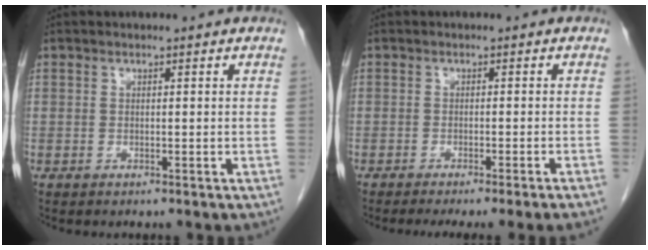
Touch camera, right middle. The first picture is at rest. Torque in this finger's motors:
{"motor_torque": [1.11, -1.03, 0.12, 0.05]}